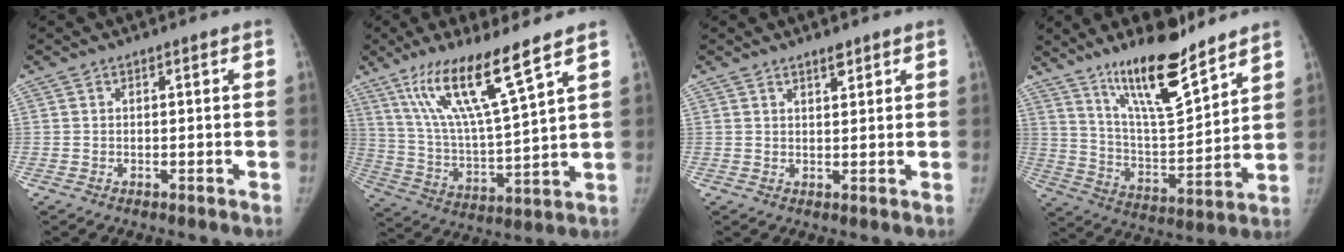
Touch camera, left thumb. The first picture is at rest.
{"total": 16.3, "force": [10.4, 1.6, 12.4], "torque": [-0.228, -0.055, 0.202]}
{"total": 2.4, "force": [1.8, 0.7, 1.3], "torque": [-0.016, -0.013, 0.030]}
{"total": 17.1, "force": [12.6, 4.0, 10.8], "torque": [-0.156, -0.084, 0.227]}